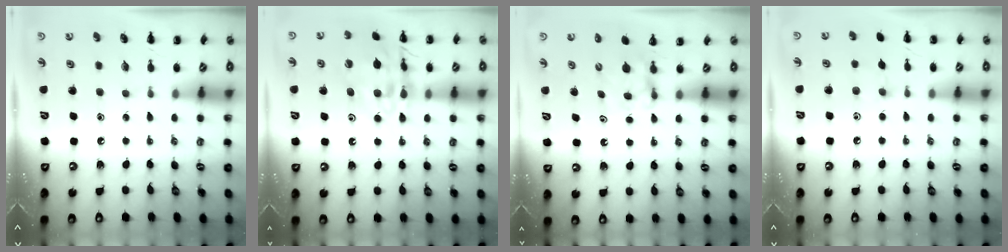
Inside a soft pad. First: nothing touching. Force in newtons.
{"total": 16.0, "press": 16.0, "slide": 1.7}
{"total": 3.8, "press": 3.6, "slide": 1.3}
{"total": 5.2, "press": 4.9, "slide": 1.6}